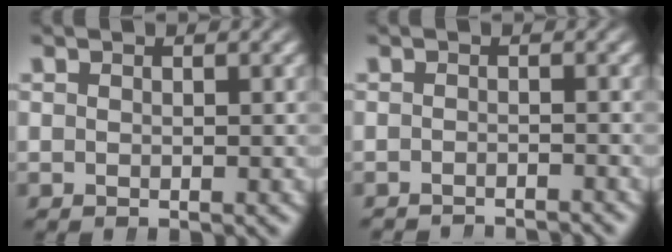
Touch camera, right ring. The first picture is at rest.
{"total": 2.5, "force": [-2.5, 0.0, 0.1], "torque": [-0.004, -0.014, -0.035]}